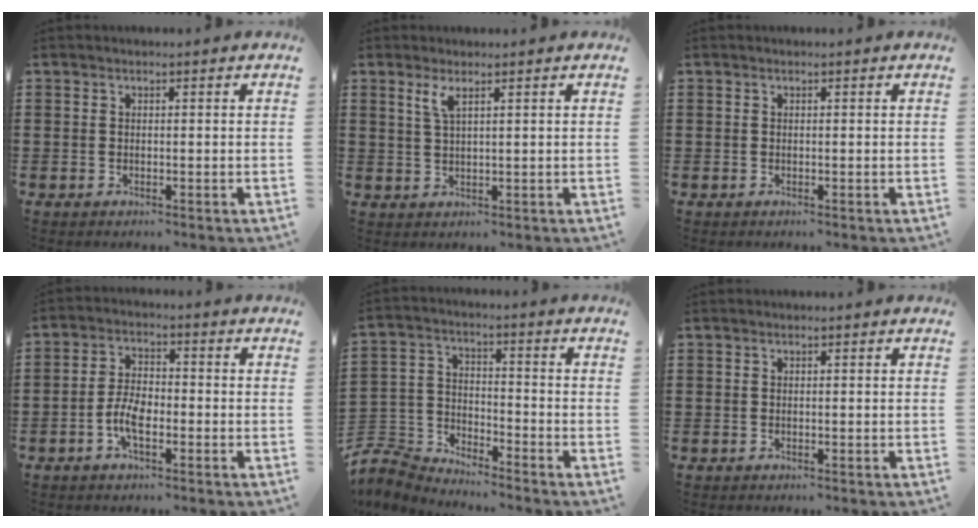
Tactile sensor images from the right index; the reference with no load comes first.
{"total": 2.4, "force": [1.4, 0.5, 1.9], "torque": [-0.042, 0.003, 0.023]}
{"total": 0.0}
{"total": 5.3, "force": [-2.0, 2.1, 4.4], "torque": [-0.104, -0.004, -0.043]}
{"total": 5.5, "force": [-5.3, 1.5, 0.6], "torque": [-0.047, -0.004, -0.118]}
{"total": 0.0}